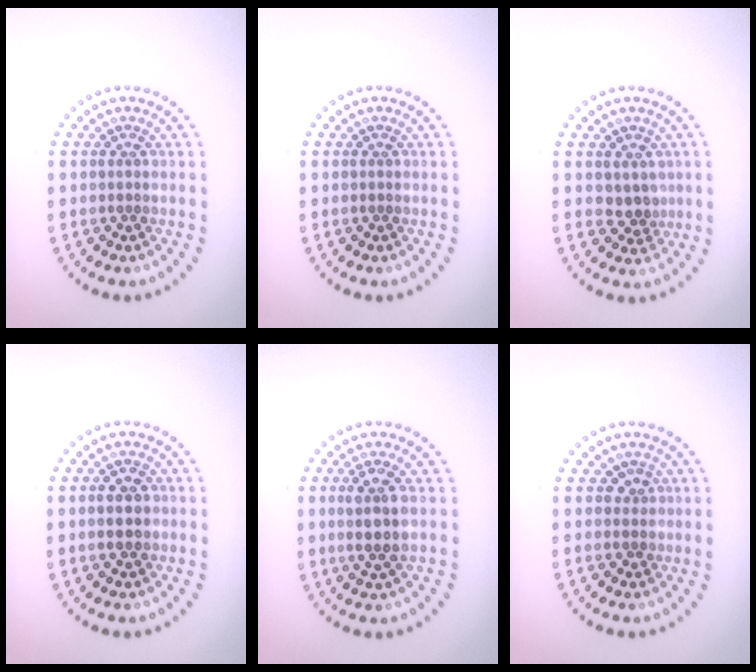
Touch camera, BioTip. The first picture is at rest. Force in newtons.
{"total": 0.0}
{"total": 2.0, "press": 1.6, "slide": 1.2}
{"total": 2.3, "press": 2.3, "slide": 0.2}
{"total": 2.8, "press": 2.6, "slide": 1.2}
{"total": 1.3, "press": 1.1, "slide": 0.7}